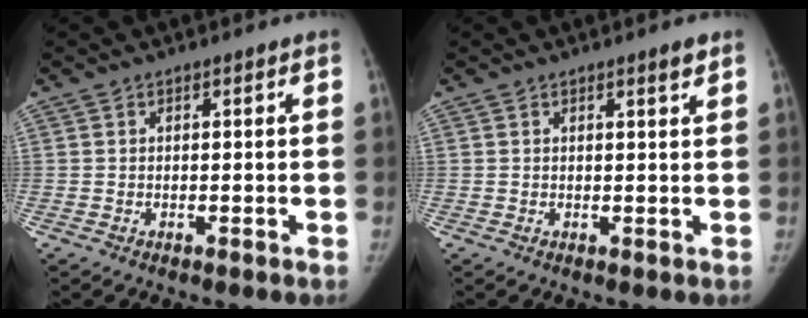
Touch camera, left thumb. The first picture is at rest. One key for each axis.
{"total": 1.6, "fx": 1.1, "fy": 0.1, "fz": 1.1, "tx": -0.015, "ty": -0.008, "tz": 0.018}